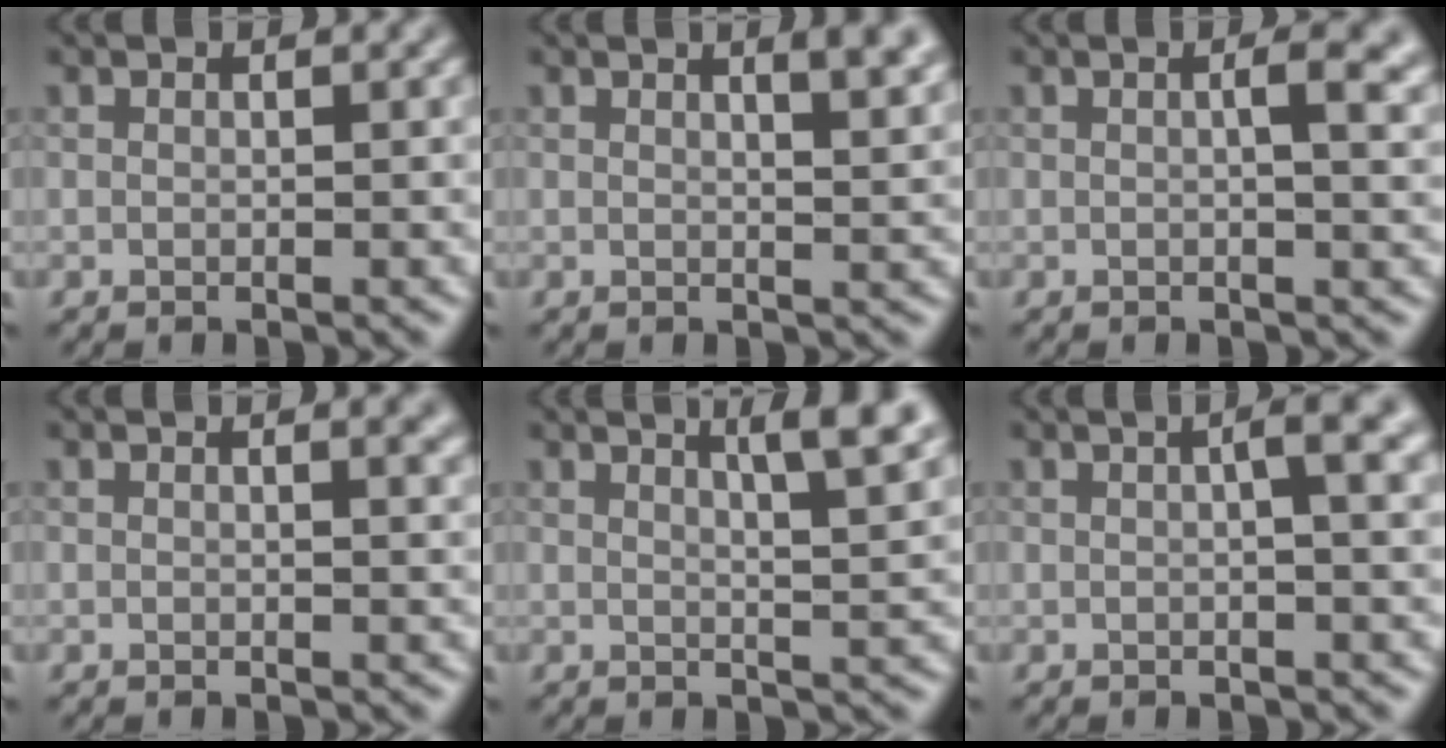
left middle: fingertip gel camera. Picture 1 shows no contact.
{"total": 4.5, "force": [2.1, 1.7, 3.5], "torque": [-0.021, 0.013, 0.015]}
{"total": 3.4, "force": [0.6, 1.0, 3.2], "torque": [-0.039, 0.006, 0.006]}
{"total": 1.8, "force": [0.9, 0.6, 1.4], "torque": [-0.009, 0.003, 0.010]}
{"total": 5.3, "force": [2.9, 1.2, 4.2], "torque": [-0.042, 0.012, 0.032]}
{"total": 3.6, "force": [0.7, 0.9, 3.4], "torque": [-0.040, 0.014, 0.005]}